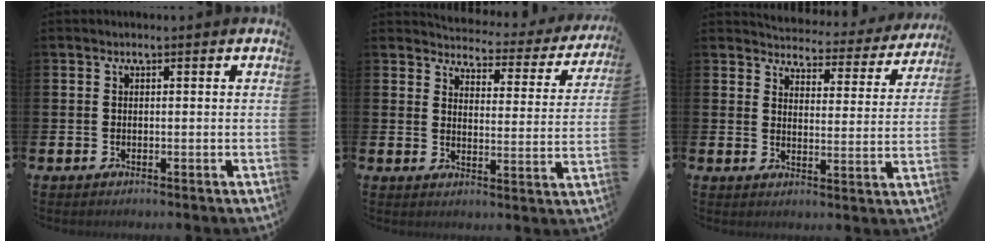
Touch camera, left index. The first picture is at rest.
{"total": 3.5, "force": [3.2, 1.2, 0.6], "torque": [-0.021, -0.035, 0.046]}
{"total": 4.3, "force": [4.1, 0.9, 0.3], "torque": [-0.010, -0.042, 0.064]}